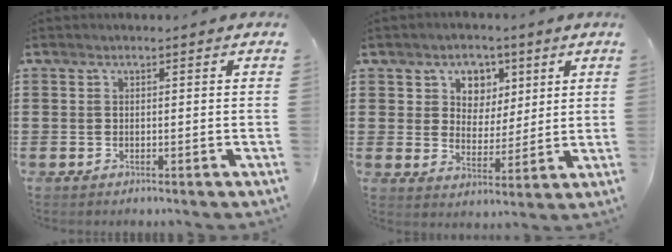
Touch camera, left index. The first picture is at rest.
{"total": 5.1, "force": [2.9, 4.1, 0.8], "torque": [-0.038, 0.004, 0.048]}